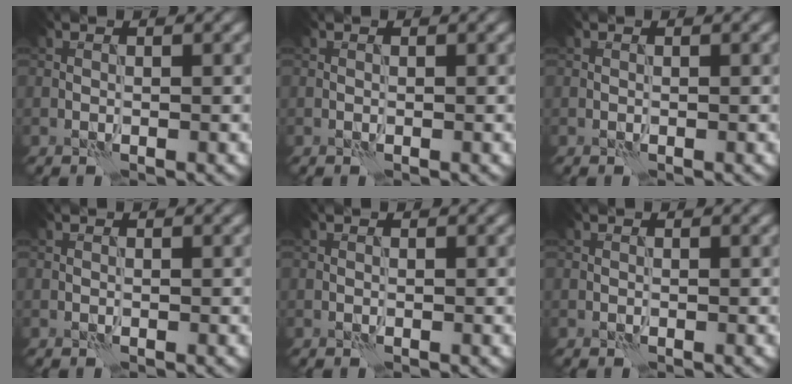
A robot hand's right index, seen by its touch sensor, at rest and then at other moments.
{"total": 0.0}
{"total": 0.0}
{"total": 0.0}
{"total": 0.0}
{"total": 0.0}